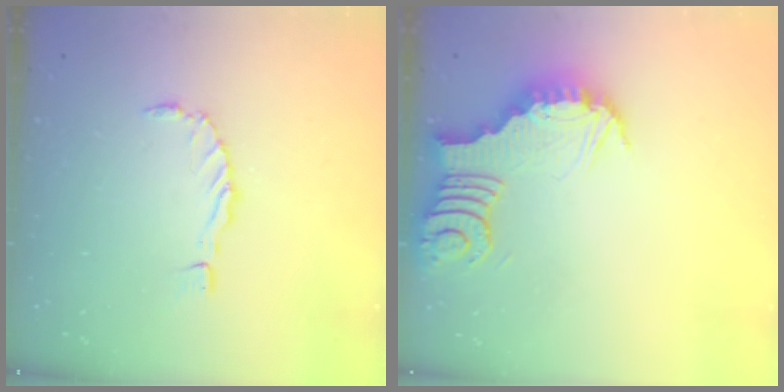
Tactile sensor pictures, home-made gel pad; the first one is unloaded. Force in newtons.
{"total": 4.0, "press": 3.9, "slide": 0.5}